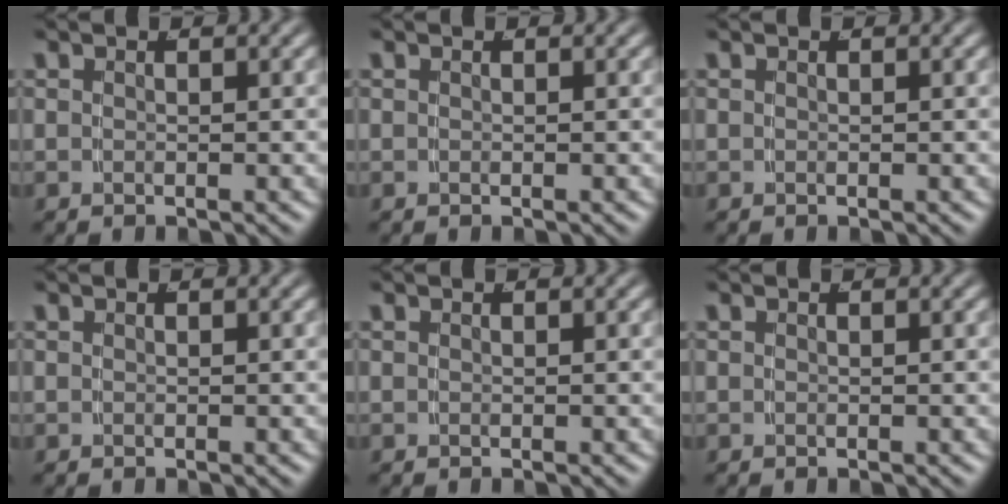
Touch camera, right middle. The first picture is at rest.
{"total": 0.0}
{"total": 0.0}
{"total": 0.0}
{"total": 0.0}
{"total": 0.0}